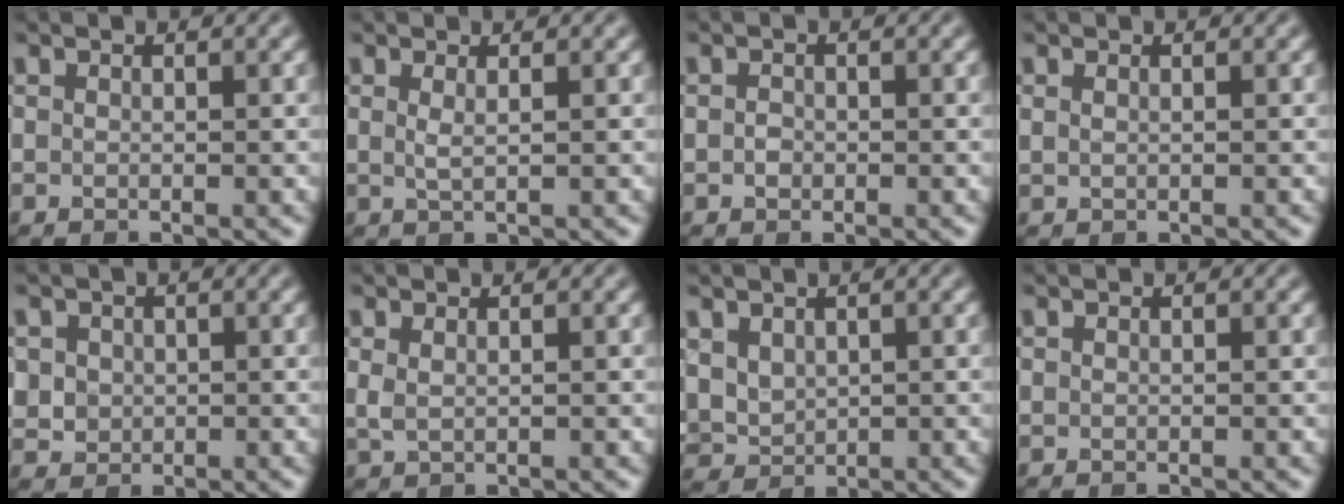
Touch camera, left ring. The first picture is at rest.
{"total": 1.2, "force": [0.4, 0.3, 1.0], "torque": [-0.019, -0.002, 0.006]}
{"total": 0.8, "force": [-0.1, 0.7, 0.4], "torque": [-0.007, -0.003, -0.004]}
{"total": 0.6, "force": [0.4, 0.3, 0.4], "torque": [-0.011, -0.003, 0.009]}
{"total": 2.5, "force": [0.4, 2.3, 0.7], "torque": [-0.019, 0.002, 0.019]}
{"total": 1.1, "force": [0.6, 0.5, 0.9], "torque": [-0.022, -0.002, 0.015]}
{"total": 3.4, "force": [0.9, 2.8, 1.8], "torque": [-0.044, -0.007, 0.028]}
{"total": 0.0}